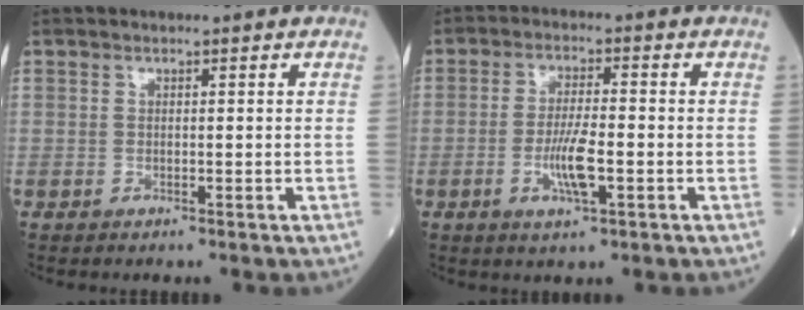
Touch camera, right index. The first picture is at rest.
{"total": 6.0, "force": [-1.8, 0.9, 5.7], "torque": [-0.112, -0.005, -0.032]}